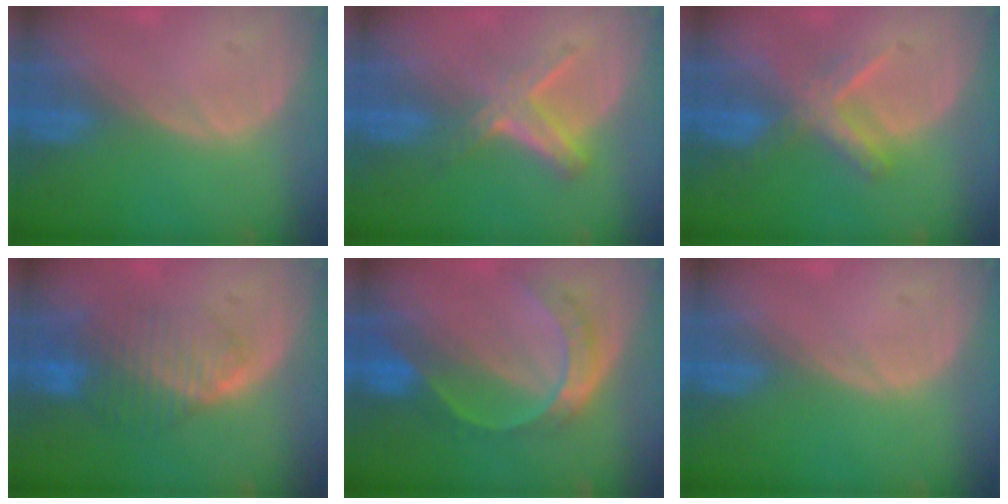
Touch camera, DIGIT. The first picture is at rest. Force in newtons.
{"total": 6.1, "press": 5.2, "slide": 3.2}
{"total": 5.6, "press": 5.6, "slide": 0.1}
{"total": 8.4, "press": 7.2, "slide": 4.2}
{"total": 7.7, "press": 6.4, "slide": 4.4}
{"total": 0.0}